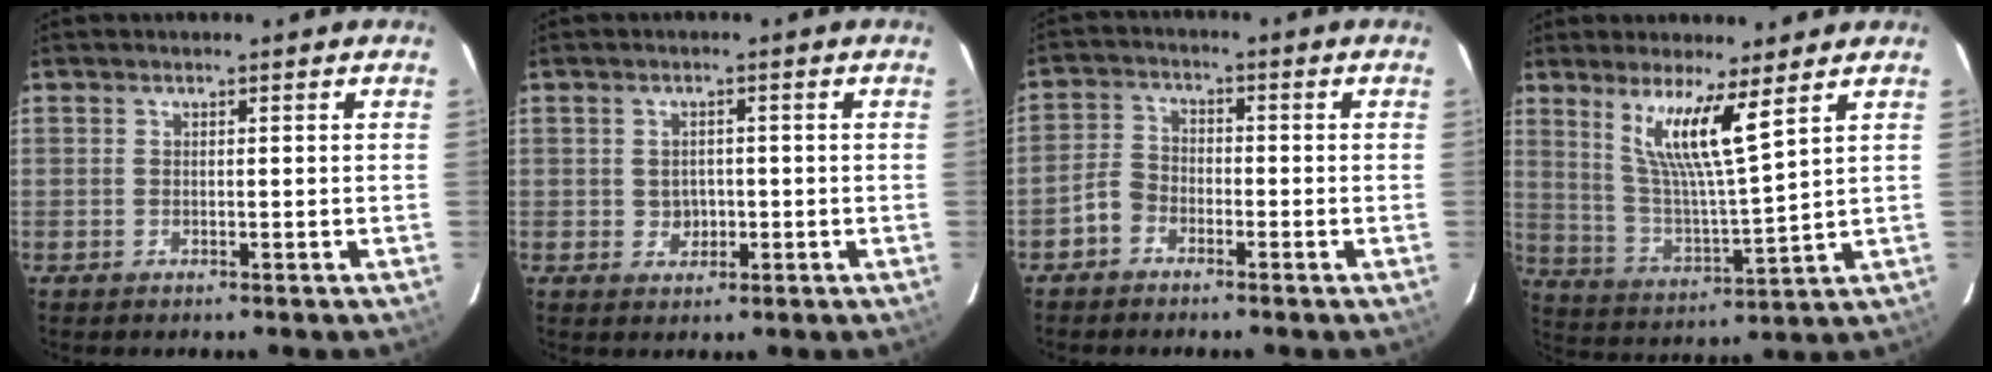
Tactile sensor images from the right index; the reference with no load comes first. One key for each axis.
{"total": 2.9, "fx": -0.4, "fy": 2.6, "fz": 1.1, "tx": -0.018, "ty": 0.006, "tz": 0.000}
{"total": 4.0, "fx": -2.7, "fy": 2.7, "fz": 1.3, "tx": -0.028, "ty": 0.015, "tz": -0.053}
{"total": 10.2, "fx": 6.8, "fy": 0.7, "fz": 7.6, "tx": -0.133, "ty": -0.014, "tz": 0.136}